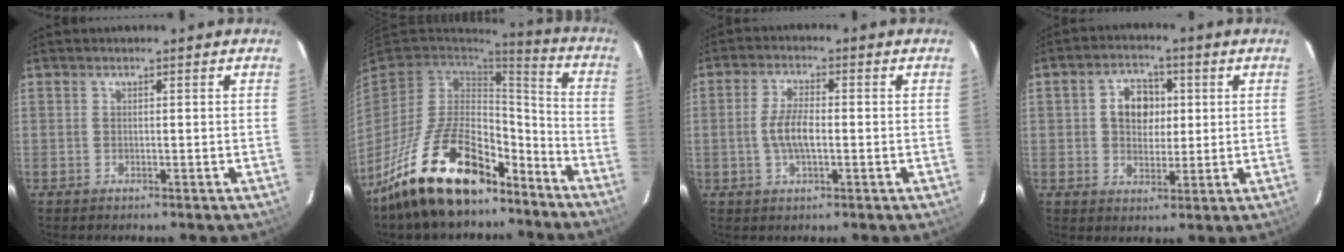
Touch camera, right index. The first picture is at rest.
{"total": 22.7, "force": [-15.6, 10.2, 12.9], "torque": [-0.251, 0.014, -0.246]}
{"total": 5.6, "force": [-0.9, 2.0, 5.2], "torque": [-0.104, 0.003, -0.016]}
{"total": 7.1, "force": [1.2, 5.5, 4.4], "torque": [-0.077, 0.021, 0.022]}